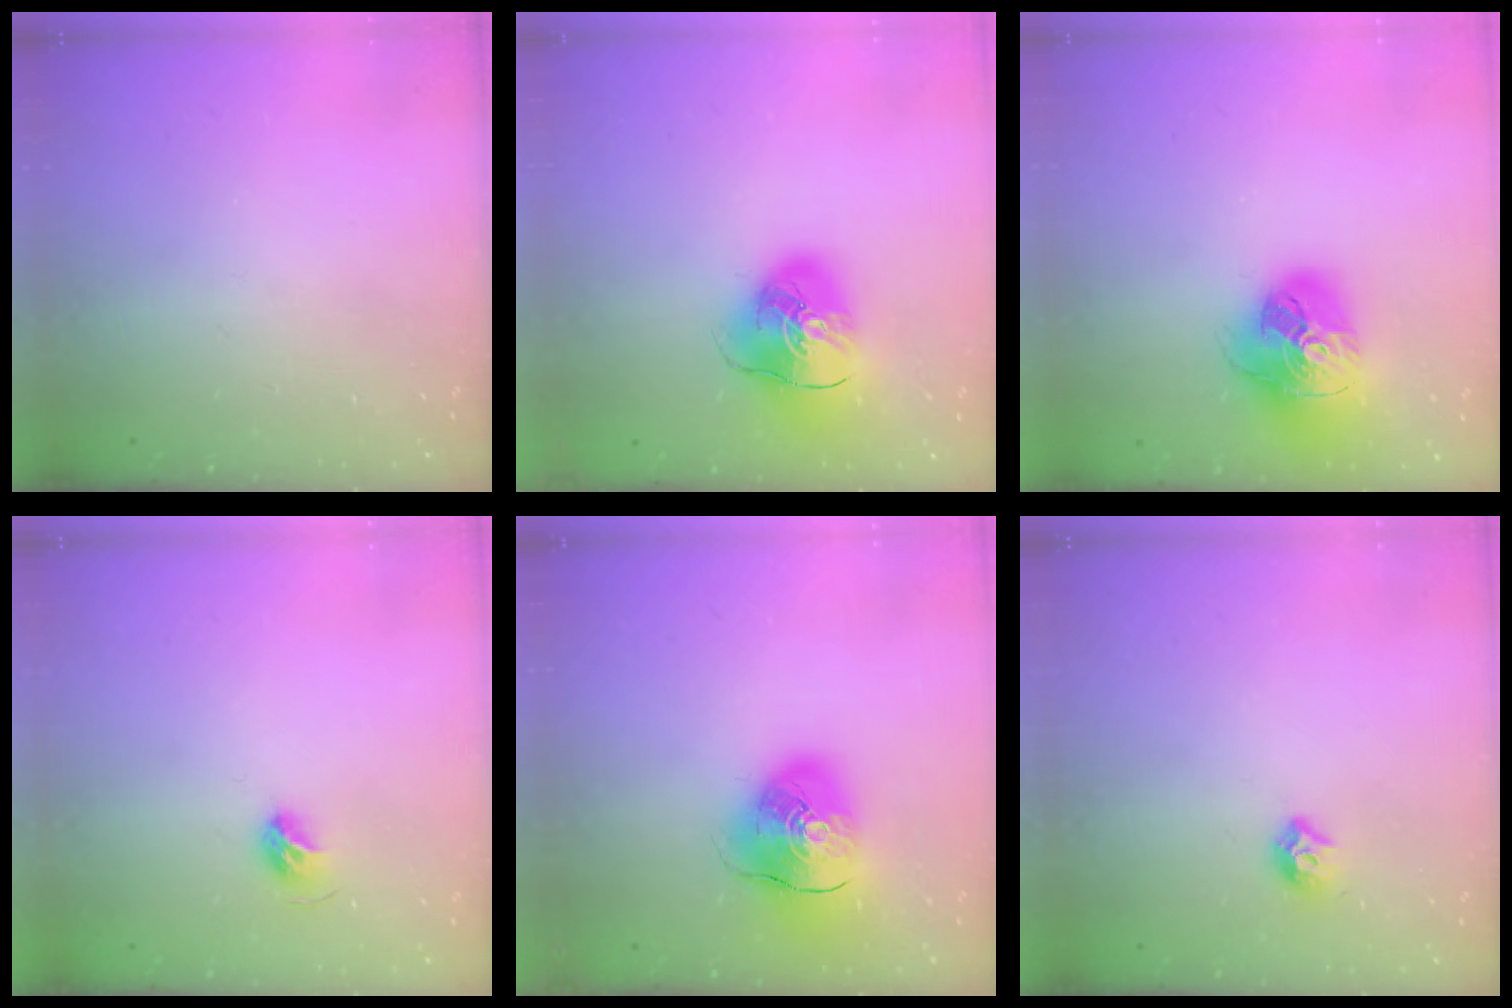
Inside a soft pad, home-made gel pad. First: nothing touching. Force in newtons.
{"total": 11.7, "press": 11.5, "slide": 1.8}
{"total": 20.5, "press": 20.4, "slide": 2.4}
{"total": 6.2, "press": 6.1, "slide": 1.2}
{"total": 12.5, "press": 12.3, "slide": 2.1}
{"total": 7.9, "press": 7.8, "slide": 1.0}